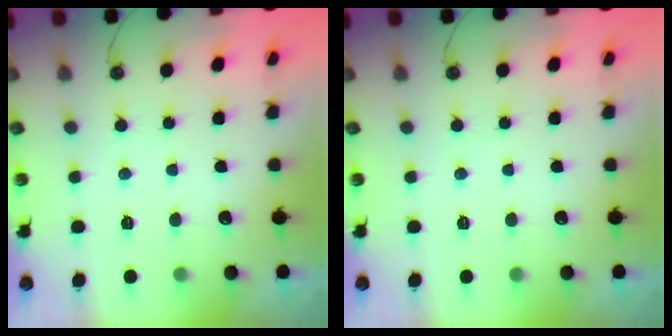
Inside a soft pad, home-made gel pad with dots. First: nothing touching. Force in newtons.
{"total": 0.0}